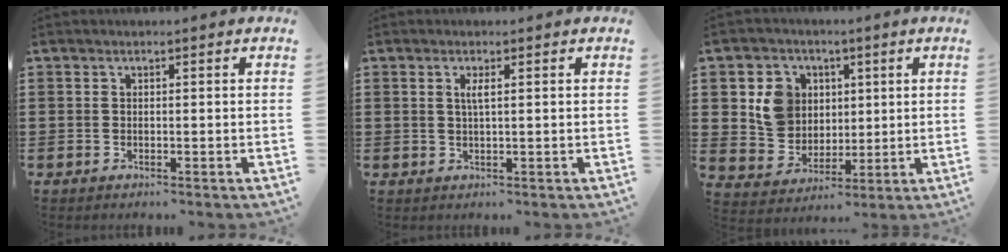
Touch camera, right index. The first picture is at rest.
{"total": 1.7, "force": [0.3, 0.0, 1.6], "torque": [-0.033, -0.001, 0.004]}
{"total": 8.0, "force": [2.2, 7.2, 2.5], "torque": [-0.073, 0.020, 0.043]}